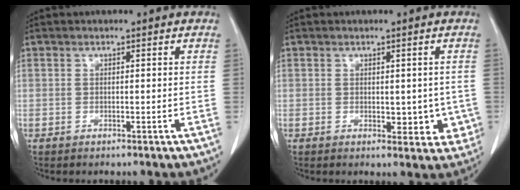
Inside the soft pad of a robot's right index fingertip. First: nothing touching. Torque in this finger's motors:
{"motor_torque": [0.20, 0.12, 0.11, 0.03]}